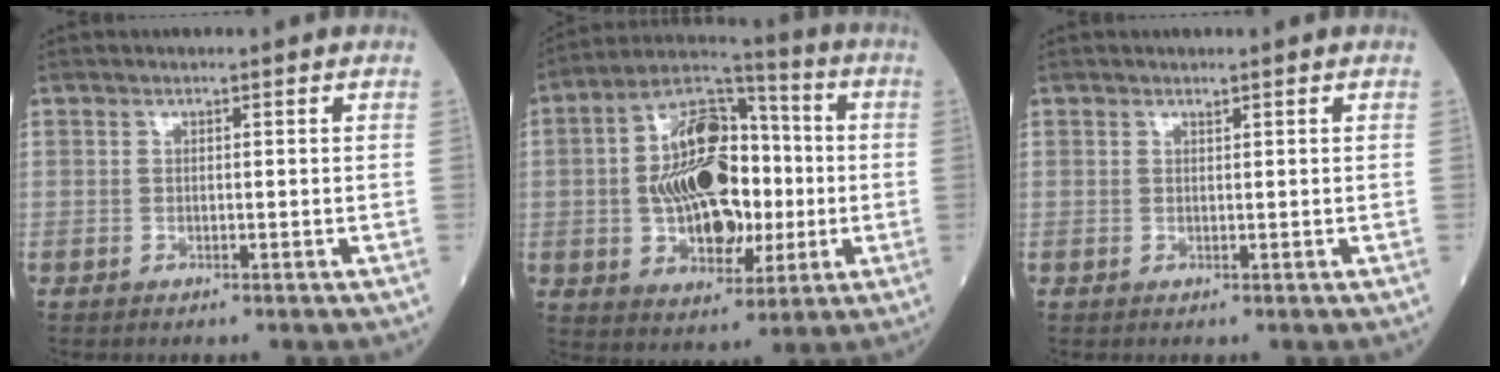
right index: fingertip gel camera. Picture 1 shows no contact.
{"total": 18.4, "force": [-0.1, 10.1, 15.3], "torque": [-0.283, 0.029, 0.001]}
{"total": 0.0}